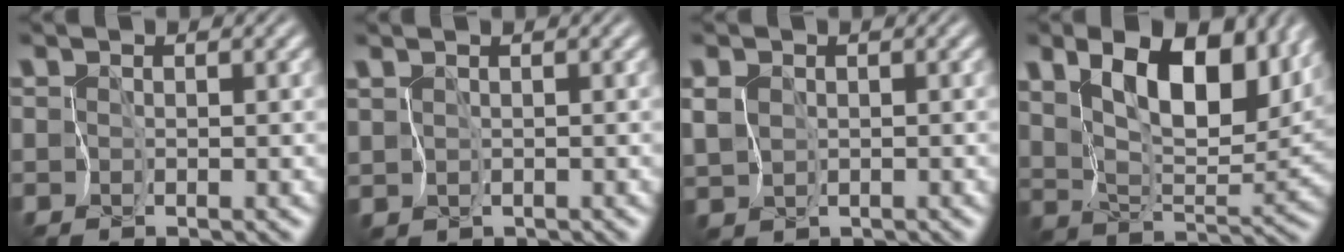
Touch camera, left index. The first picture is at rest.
{"total": 0.0}
{"total": 1.7, "force": [0.1, 1.6, 0.7], "torque": [-0.031, -0.003, 0.011]}
{"total": 9.7, "force": [4.9, 4.6, 7.0], "torque": [-0.133, -0.005, 0.088]}